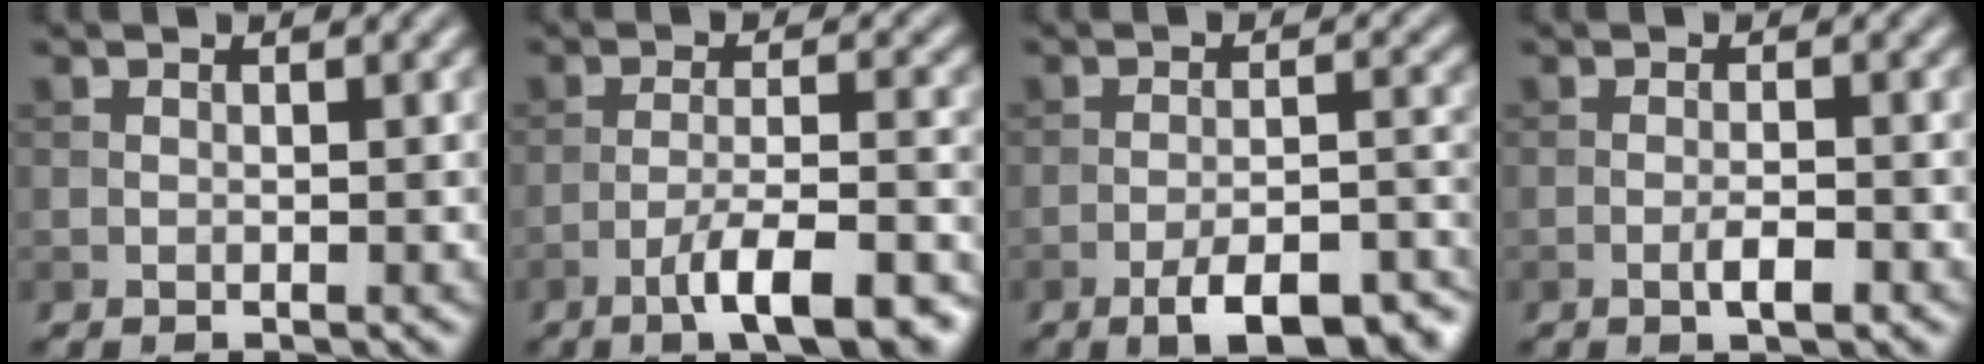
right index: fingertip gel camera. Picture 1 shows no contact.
{"total": 7.4, "force": [-4.6, 1.6, 5.6], "torque": [-0.089, 0.003, -0.073]}
{"total": 7.8, "force": [-5.0, 2.5, 5.4], "torque": [-0.078, 0.000, -0.075]}
{"total": 1.9, "force": [-0.9, 0.4, 1.6], "torque": [-0.028, 0.002, -0.017]}